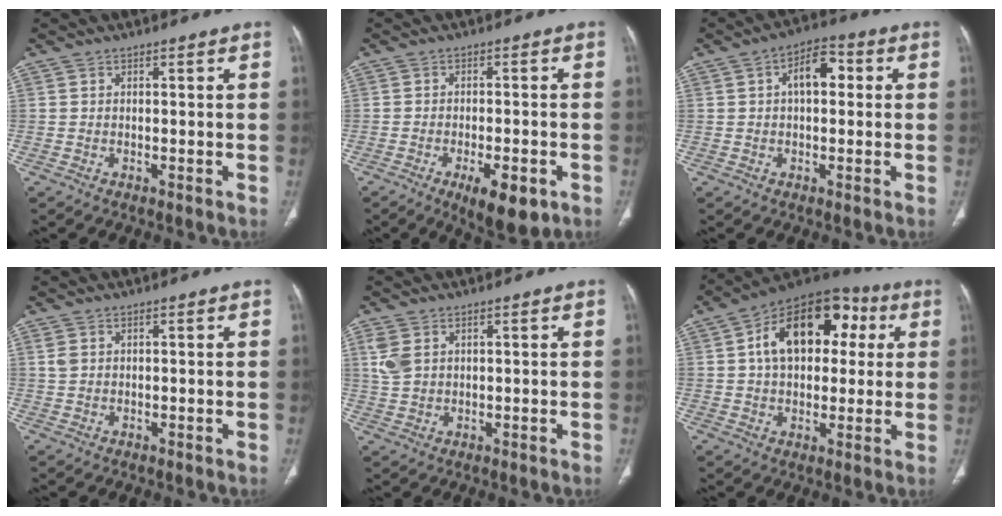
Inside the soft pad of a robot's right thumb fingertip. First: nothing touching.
{"total": 8.9, "force": [-4.1, 3.3, 7.2], "torque": [-0.098, 0.002, -0.052]}
{"total": 7.2, "force": [1.3, 4.1, 5.9], "torque": [-0.079, 0.022, 0.011]}
{"total": 1.7, "force": [0.8, 1.0, 1.0], "torque": [-0.026, 0.006, 0.026]}
{"total": 4.4, "force": [1.8, 2.8, 2.8], "torque": [-0.066, -0.002, 0.045]}
{"total": 19.1, "force": [4.3, 12.2, 14.0], "torque": [-0.183, 0.027, 0.057]}